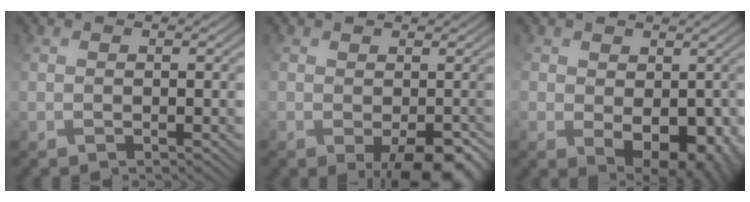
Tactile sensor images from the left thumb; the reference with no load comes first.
{"total": 6.5, "force": [-2.3, 3.2, 5.2], "torque": [-0.084, -0.020, -0.022]}
{"total": 8.8, "force": [-1.1, 6.4, 6.0], "torque": [-0.095, -0.042, 0.003]}